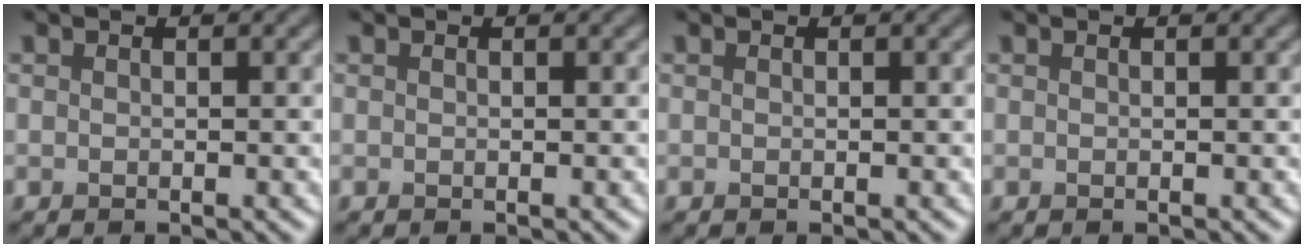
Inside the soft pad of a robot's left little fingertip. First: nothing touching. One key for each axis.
{"total": 0.0}
{"total": 0.0}
{"total": 0.0}